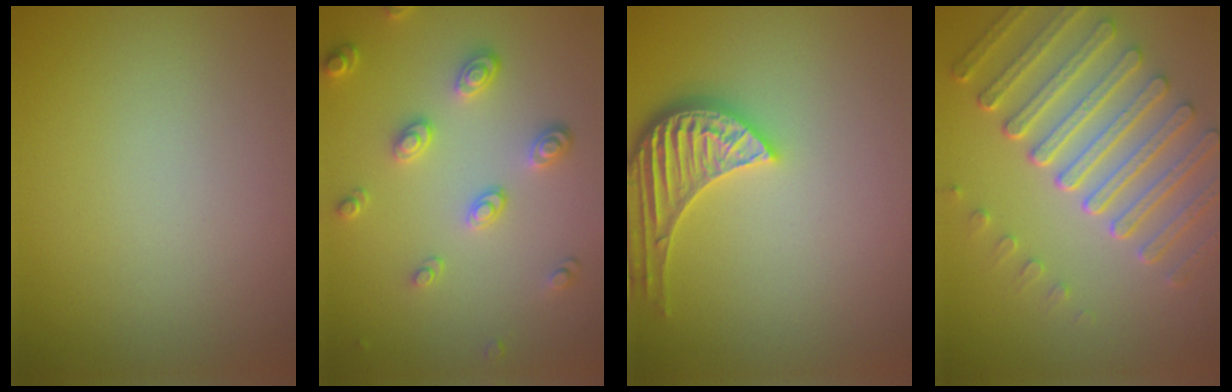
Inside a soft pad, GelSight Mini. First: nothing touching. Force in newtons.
{"total": 3.6, "press": 2.9, "slide": 2.1}
{"total": 4.0, "press": 3.6, "slide": 1.8}
{"total": 7.0, "press": 5.2, "slide": 4.7}